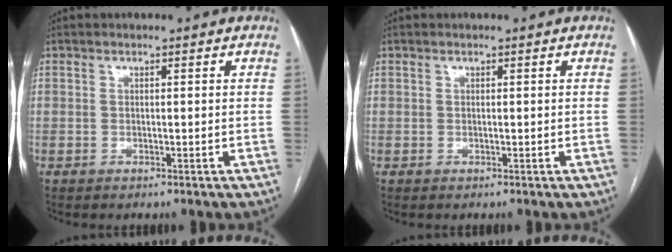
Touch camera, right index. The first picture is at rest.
{"total": 0.0}